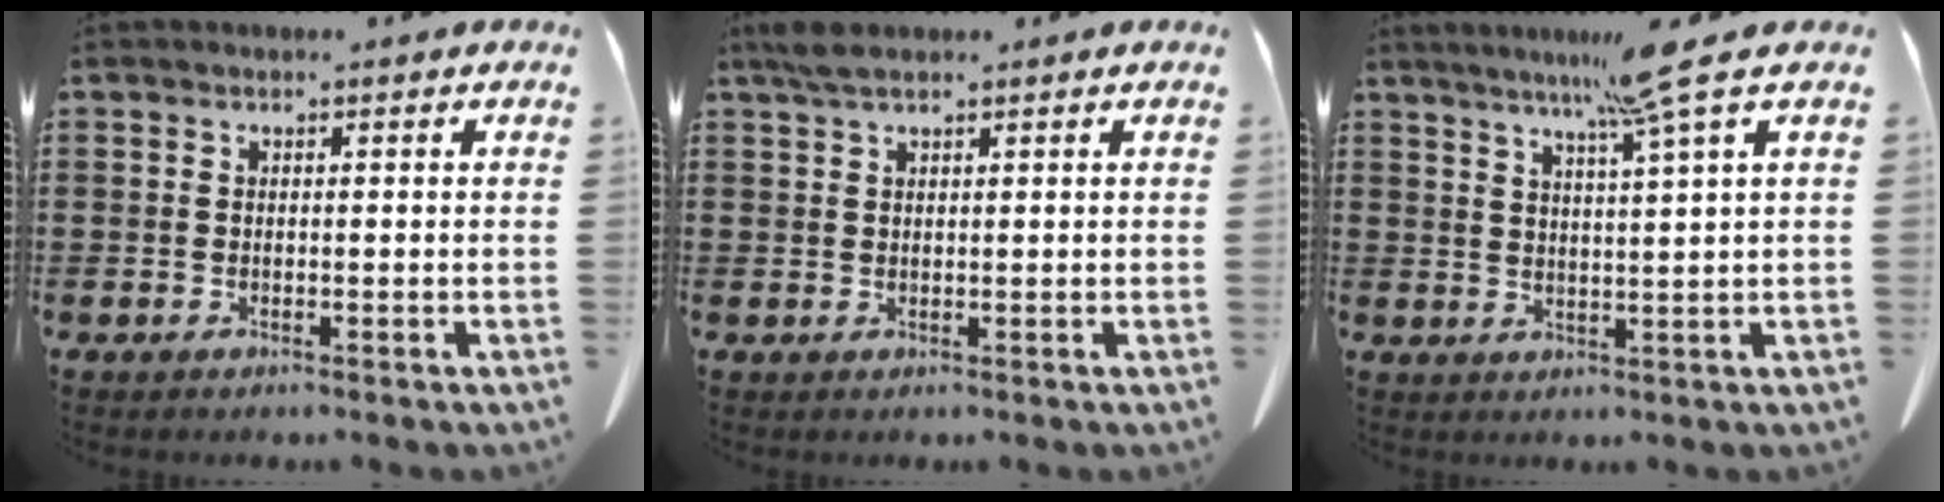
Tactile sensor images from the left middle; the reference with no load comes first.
{"total": 2.3, "force": [1.7, 0.4, 1.5], "torque": [-0.033, 0.002, 0.032]}
{"total": 7.6, "force": [5.3, -1.1, 5.3], "torque": [-0.108, -0.010, 0.089]}